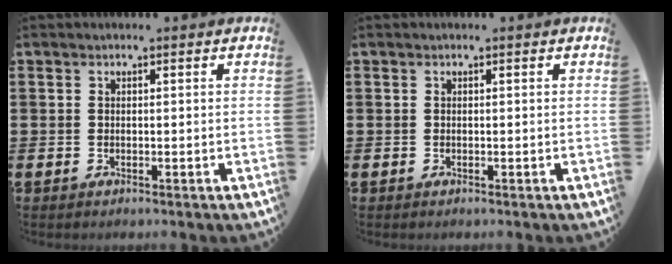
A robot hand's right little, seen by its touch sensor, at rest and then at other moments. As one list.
[{"total": 0.0}]